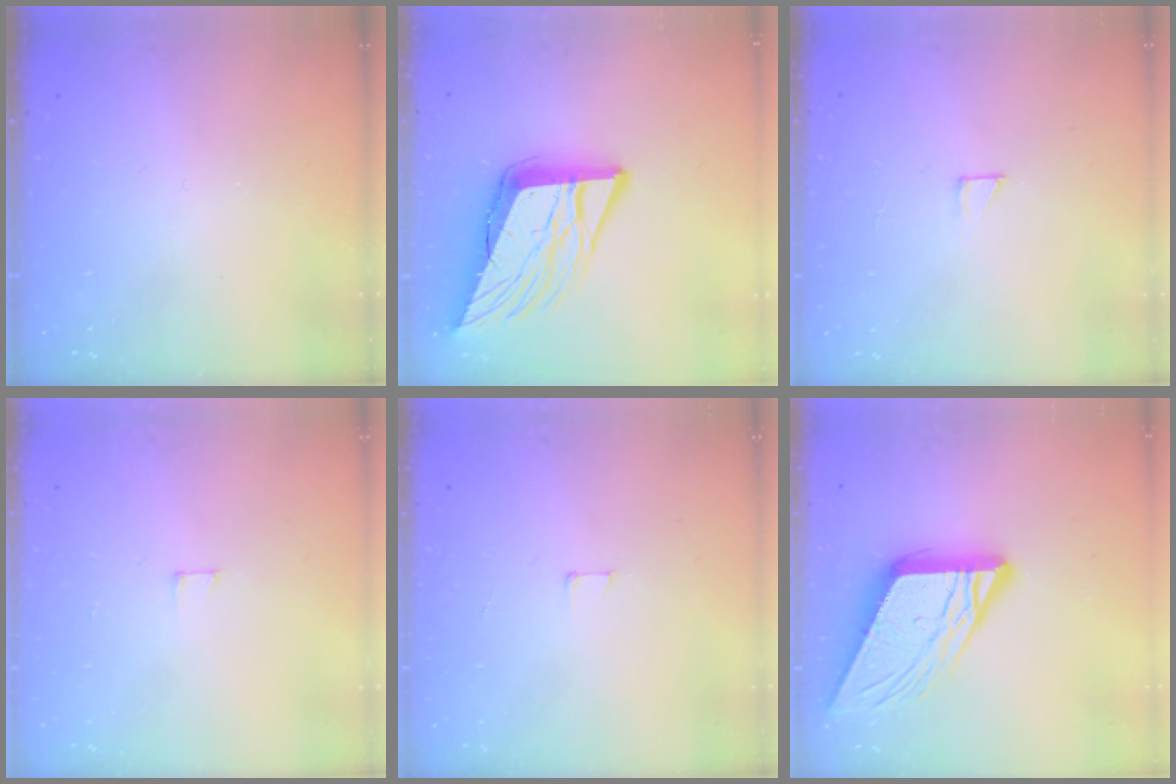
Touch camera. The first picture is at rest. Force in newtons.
{"total": 15.3, "press": 15.1, "slide": 2.7}
{"total": 1.9, "press": 1.9, "slide": 0.1}
{"total": 2.5, "press": 2.5, "slide": 0.2}
{"total": 3.0, "press": 3.0, "slide": 0.2}
{"total": 14.0, "press": 13.9, "slide": 1.4}